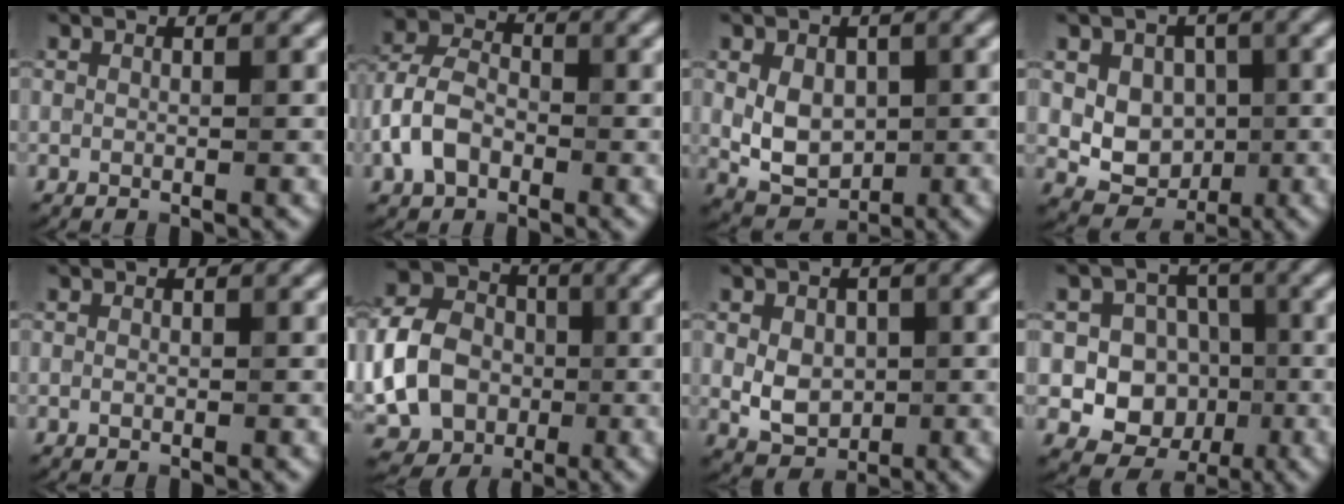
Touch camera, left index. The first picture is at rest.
{"total": 4.5, "force": [-2.0, 2.9, 2.9], "torque": [-0.065, 0.011, -0.045]}
{"total": 4.6, "force": [0.1, 3.2, 3.3], "torque": [-0.060, -0.002, 0.006]}
{"total": 5.4, "force": [0.6, 4.3, 3.1], "torque": [-0.045, 0.004, 0.003]}
{"total": 0.0}
{"total": 12.7, "force": [-1.5, 10.3, 7.3], "torque": [-0.162, 0.005, -0.042]}
{"total": 4.3, "force": [0.0, 3.1, 2.9], "torque": [-0.043, 0.005, -0.001]}
{"total": 8.9, "force": [-0.5, 8.3, 3.1], "torque": [-0.062, 0.030, -0.028]}